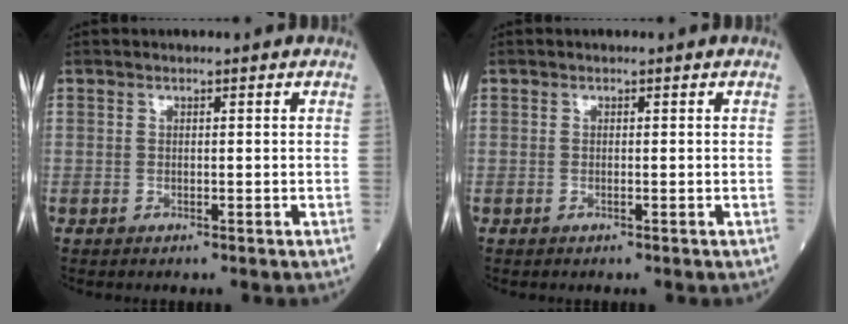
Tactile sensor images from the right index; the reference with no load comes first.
{"total": 0.0}